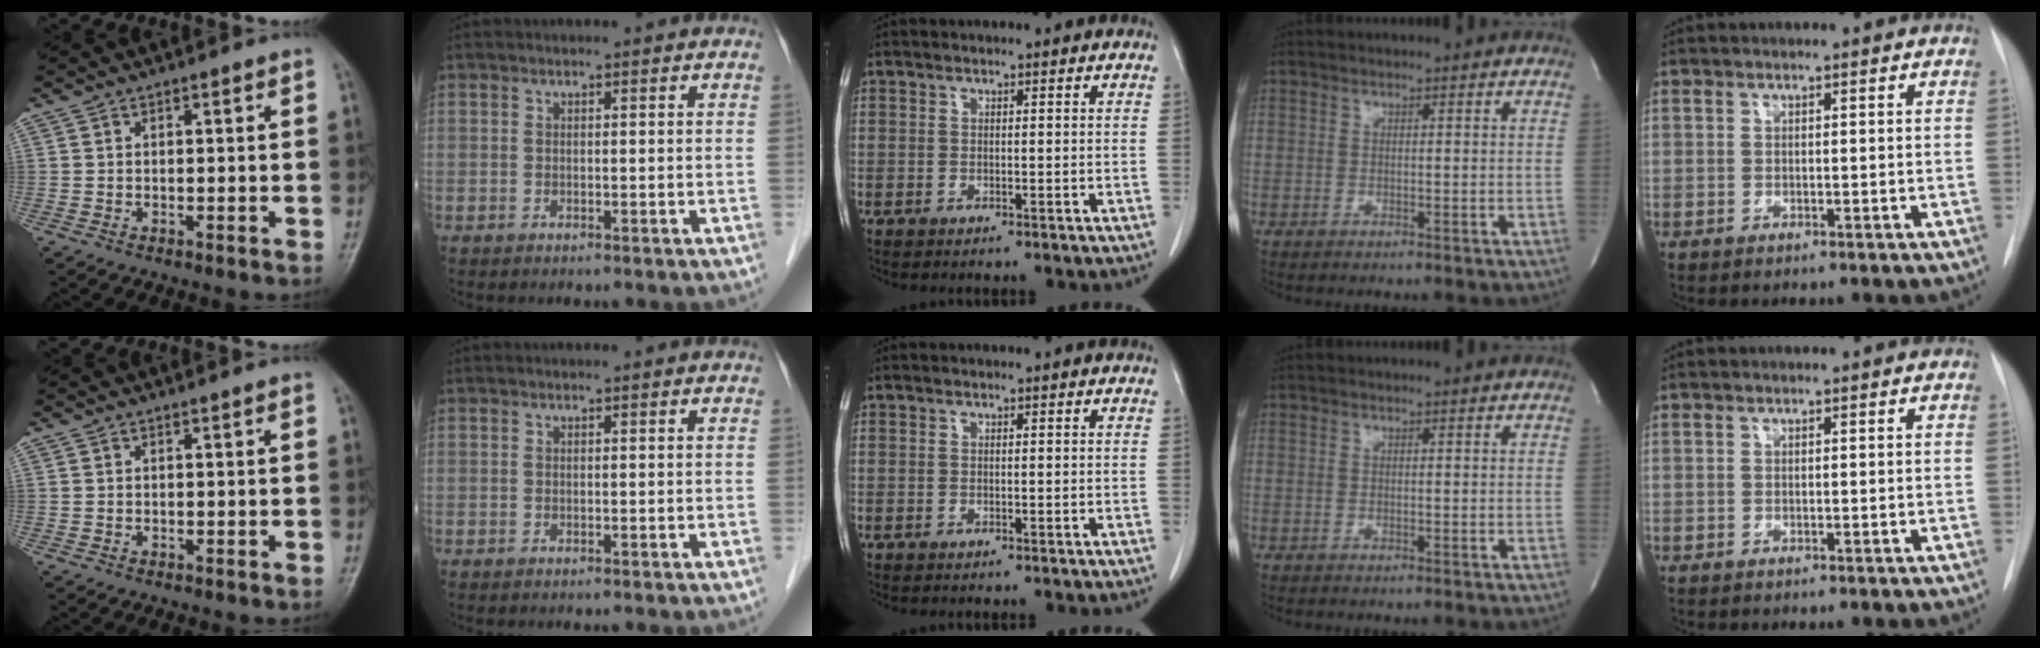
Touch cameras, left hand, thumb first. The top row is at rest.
{}